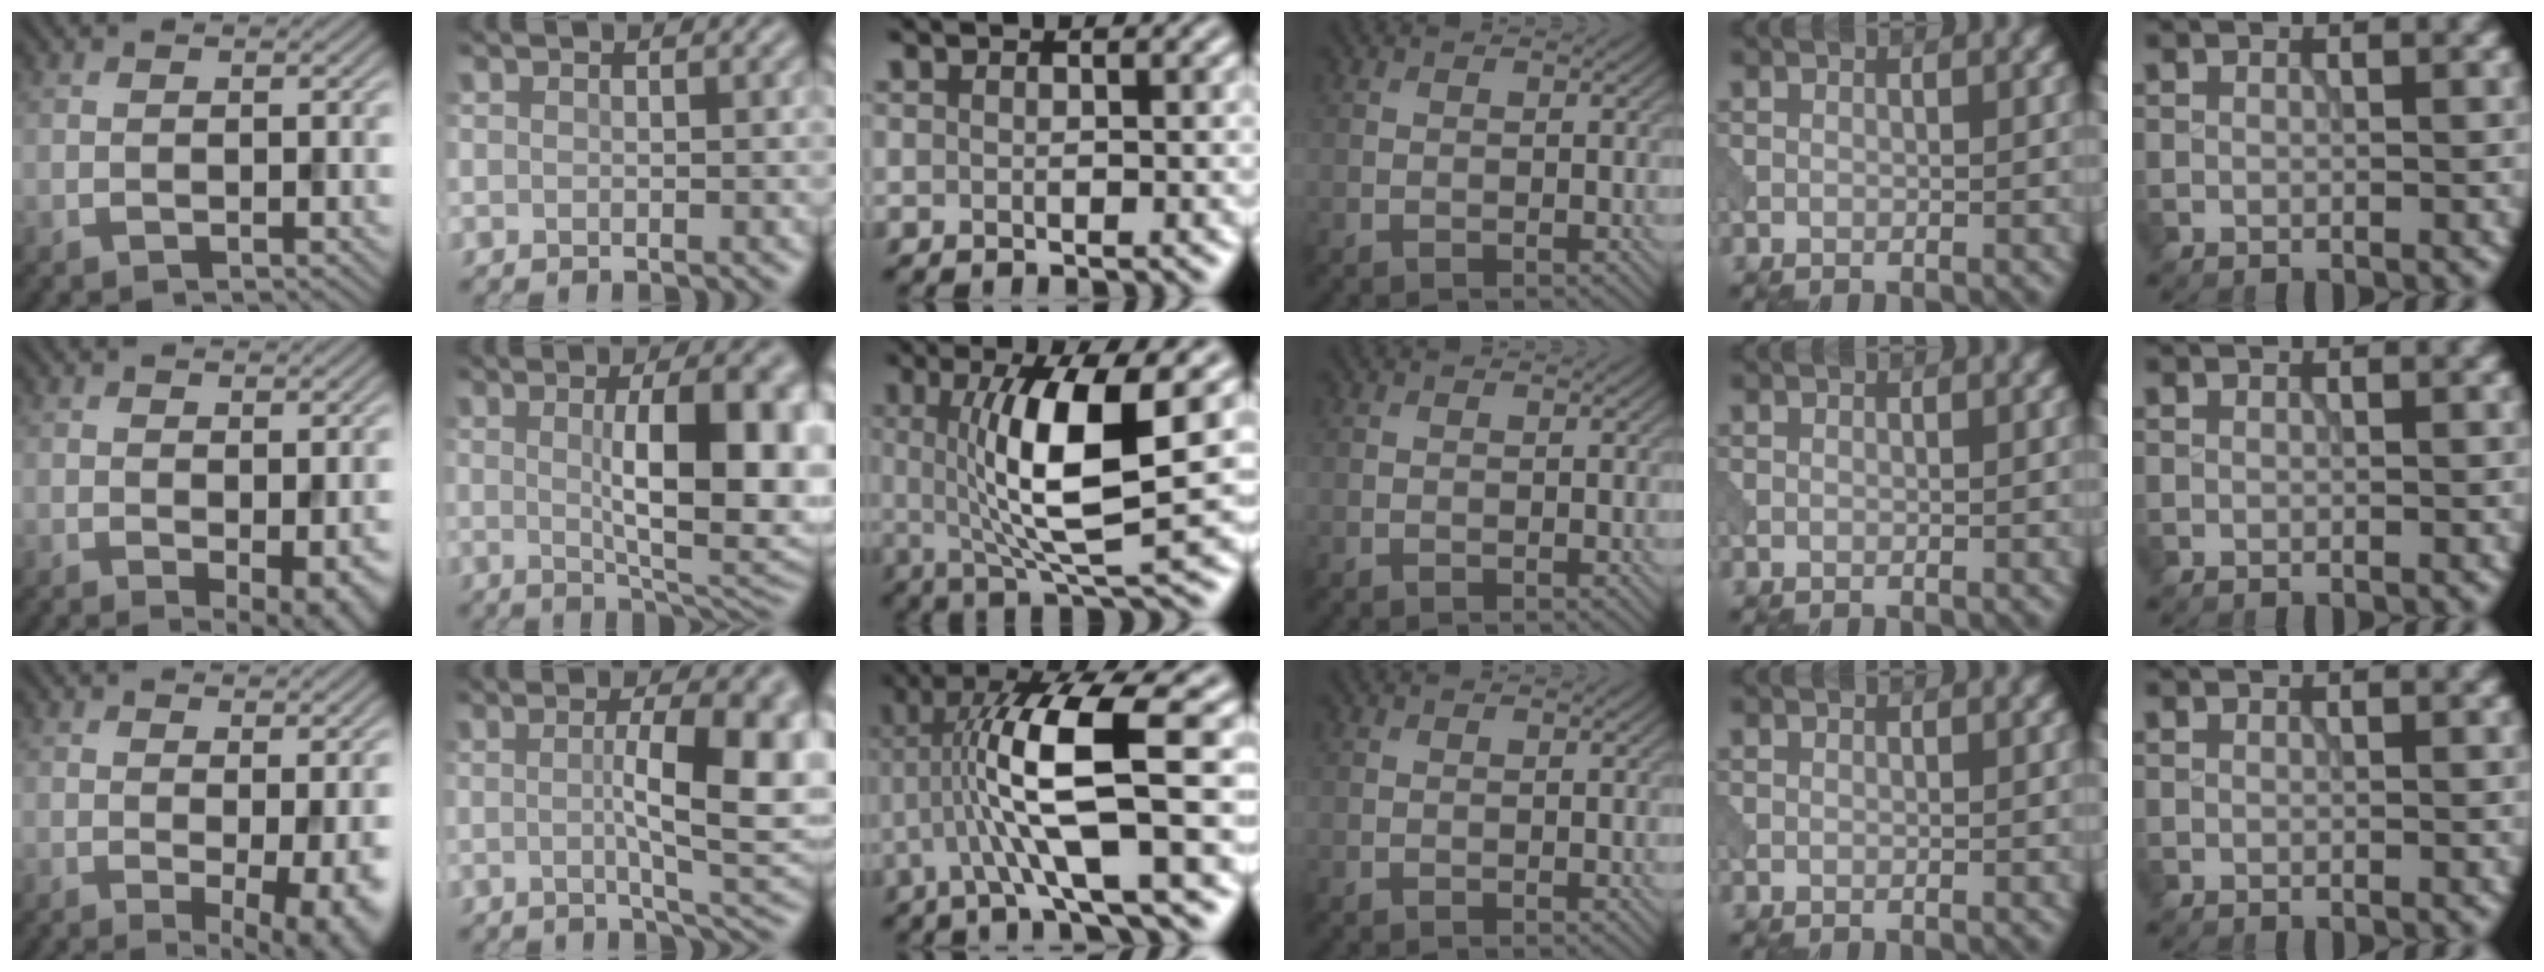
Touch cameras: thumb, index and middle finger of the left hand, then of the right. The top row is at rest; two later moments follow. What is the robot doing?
{"motion": "pour", "object": "beaker"}